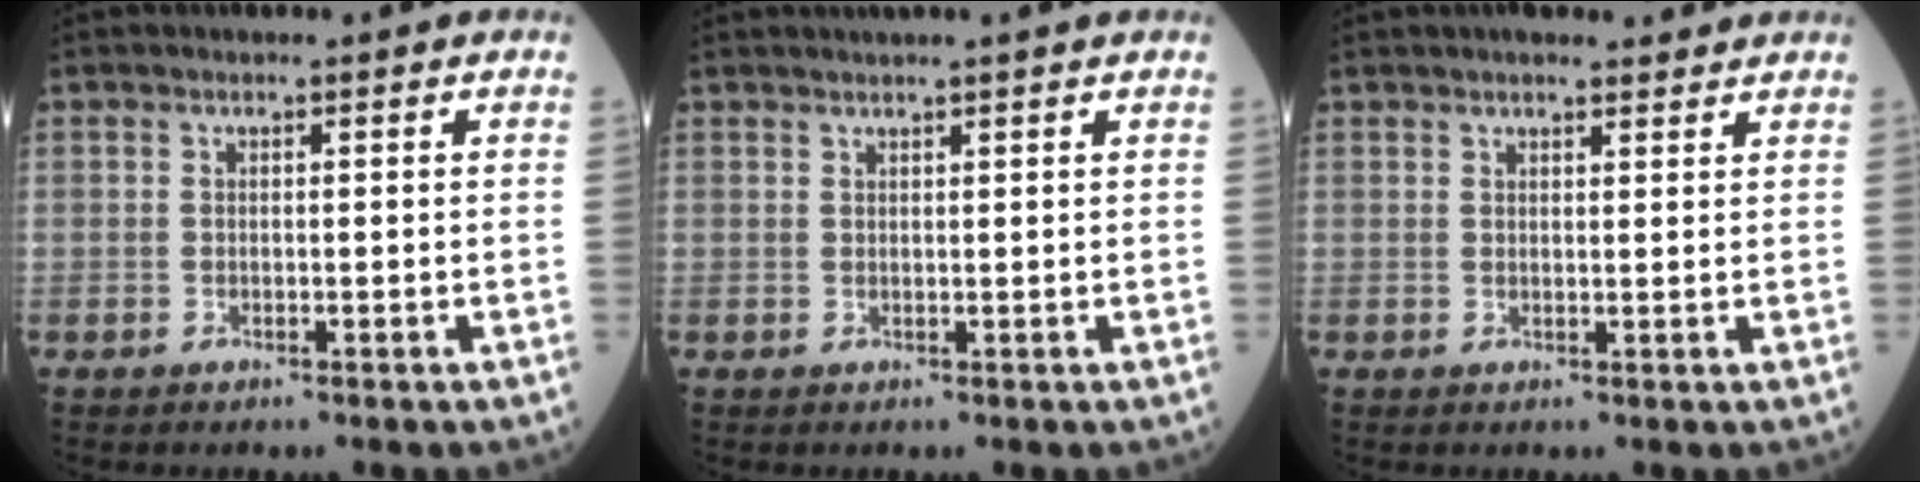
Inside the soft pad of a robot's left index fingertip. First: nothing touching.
{"total": 3.8, "force": [3.2, -0.5, 1.8], "torque": [-0.020, 0.027, 0.047]}
{"total": 5.0, "force": [4.5, 1.0, 2.1], "torque": [-0.025, 0.021, 0.060]}